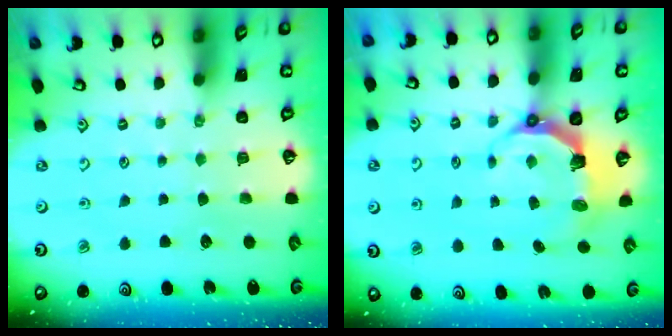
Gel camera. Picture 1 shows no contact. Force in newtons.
{"total": 6.9, "press": 5.0, "slide": 4.7}